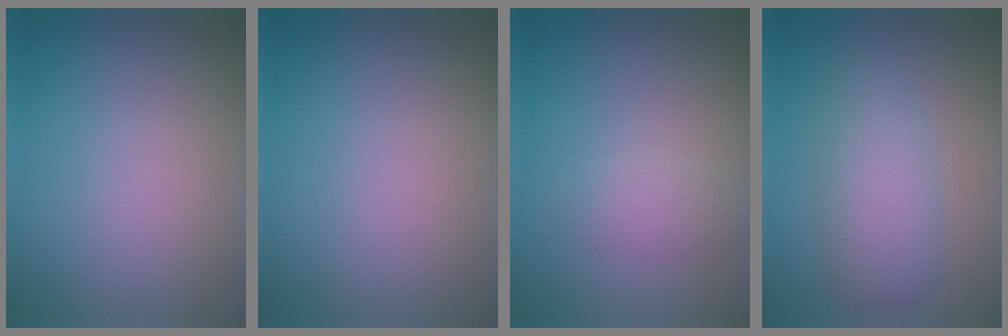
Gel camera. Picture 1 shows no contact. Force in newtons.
{"total": 0.0}
{"total": 1.8, "press": 1.8, "slide": 0.2}
{"total": 4.4, "press": 4.4, "slide": 0.2}